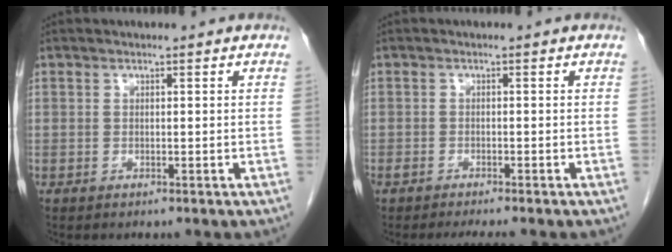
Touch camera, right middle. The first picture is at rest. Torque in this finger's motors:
{"motor_torque": [0.10, 0.02, 0.07, 0.03]}